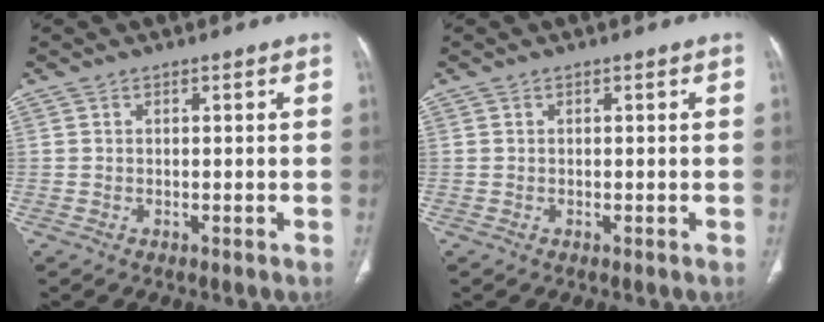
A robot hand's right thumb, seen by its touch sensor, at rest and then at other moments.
{"total": 0.0}